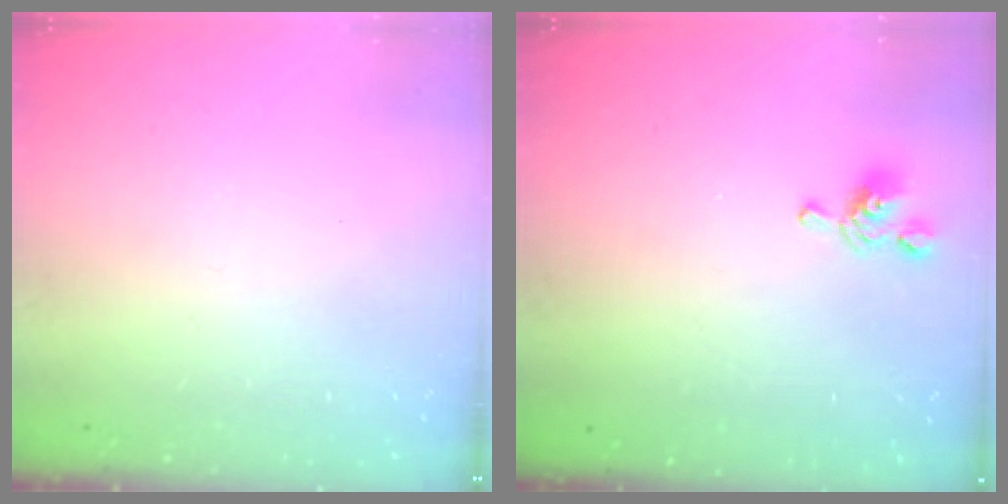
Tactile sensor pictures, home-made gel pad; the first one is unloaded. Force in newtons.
{"total": 2.8, "press": 2.7, "slide": 0.7}